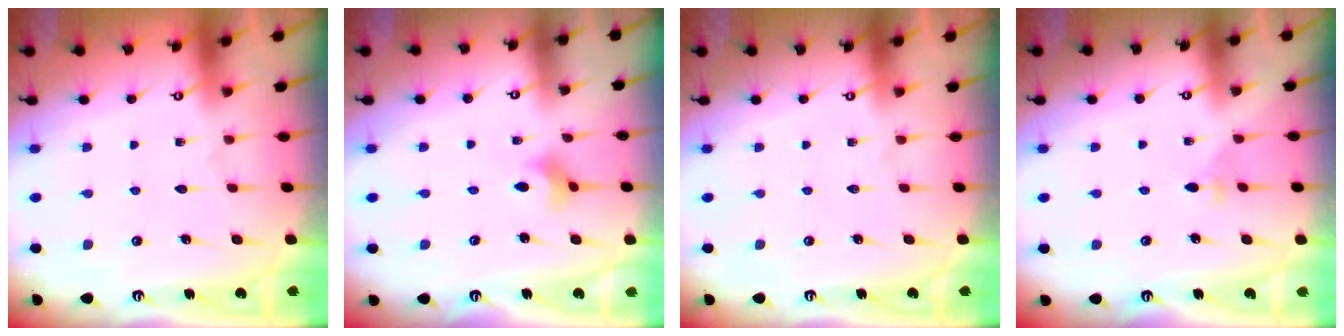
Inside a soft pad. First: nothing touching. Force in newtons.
{"total": 2.7, "press": 2.7, "slide": 0.5}
{"total": 0.0}
{"total": 3.0, "press": 2.9, "slide": 0.5}